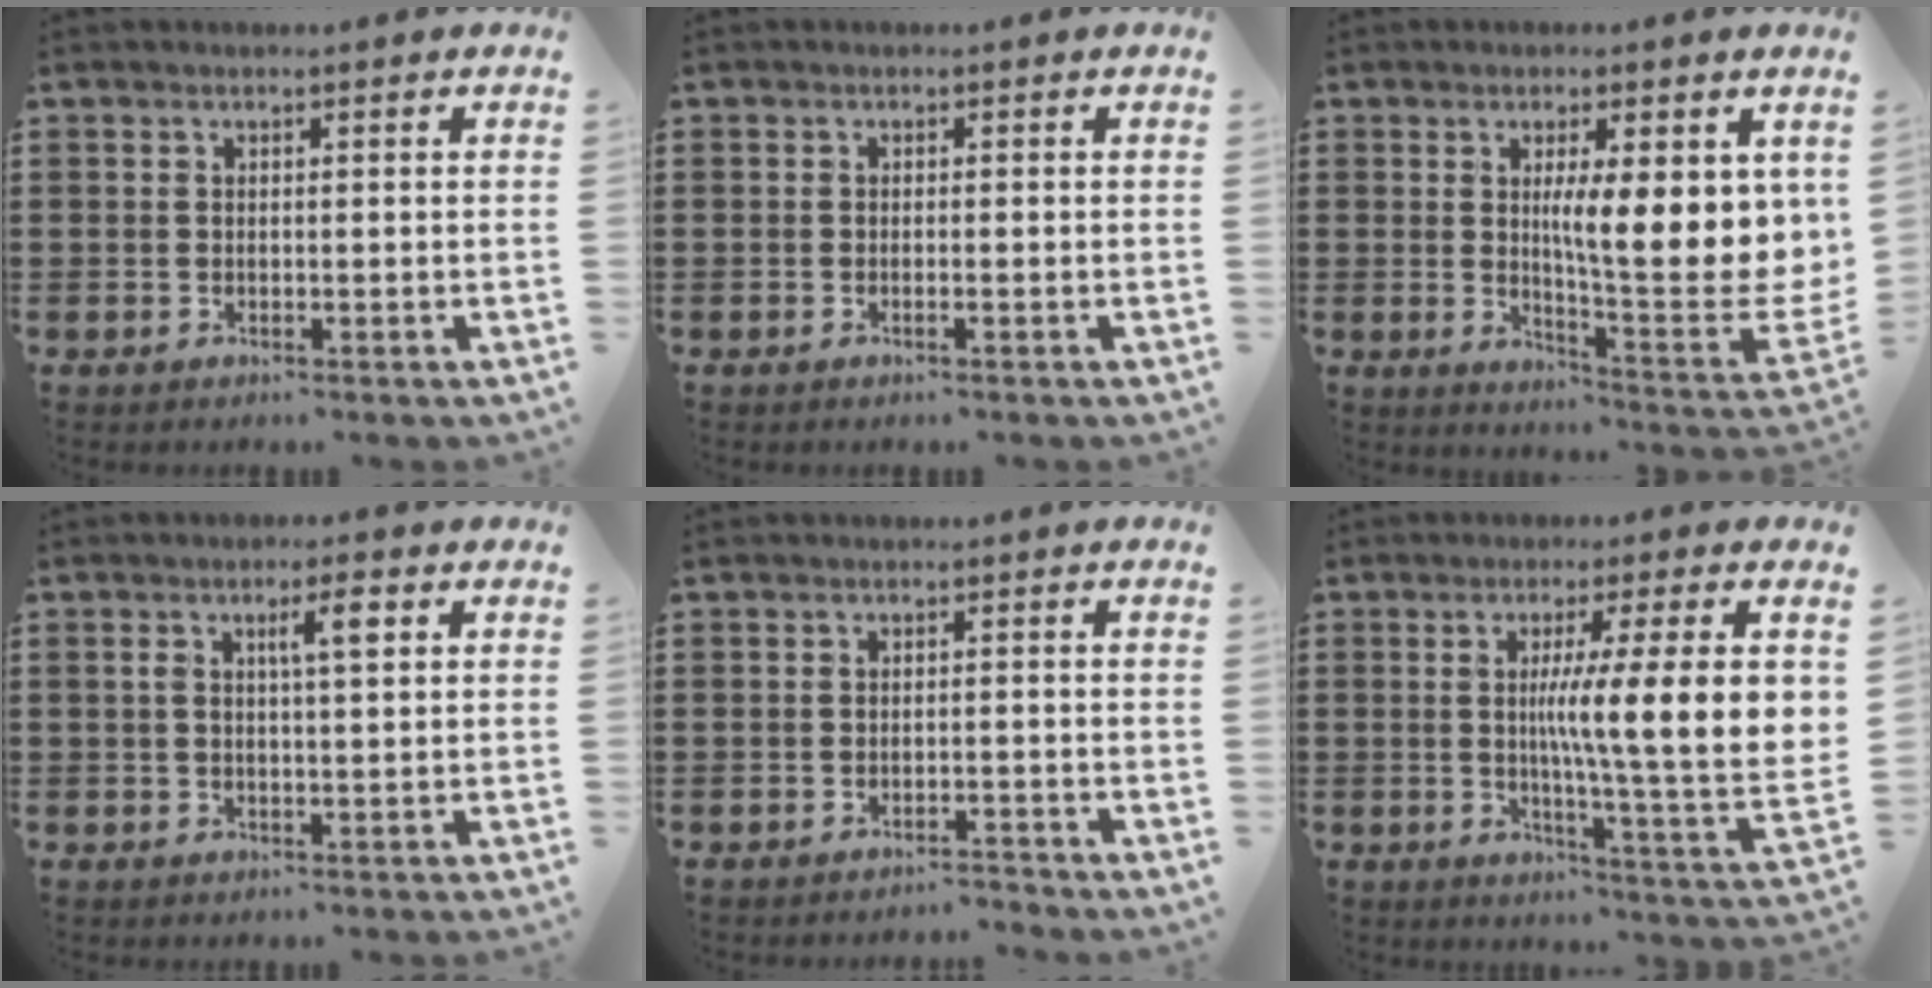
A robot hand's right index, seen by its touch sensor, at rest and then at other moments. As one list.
[{"total": 0.5, "force": [-0.3, 0.0, 0.4], "torque": [-0.006, -0.001, -0.007]}, {"total": 10.7, "force": [2.4, 2.3, 10.2], "torque": [-0.150, -0.028, 0.035]}, {"total": 4.1, "force": [1.3, 0.8, 3.8], "torque": [-0.061, 0.003, 0.015]}, {"total": 1.6, "force": [-1.6, 0.1, 0.1], "torque": [-0.008, 0.002, -0.033]}, {"total": 11.3, "force": [2.4, 0.8, 11.0], "torque": [-0.191, -0.014, 0.035]}]